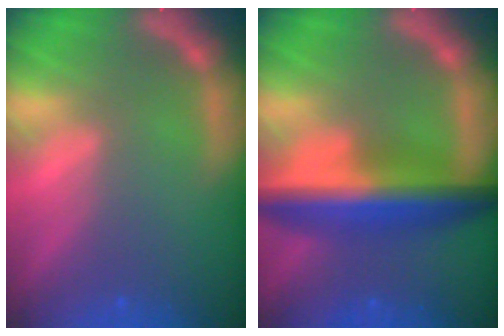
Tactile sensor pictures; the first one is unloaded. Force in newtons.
{"total": 8.5}